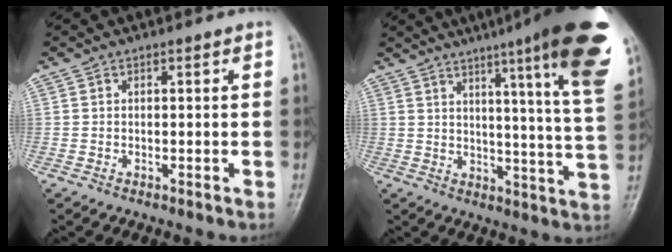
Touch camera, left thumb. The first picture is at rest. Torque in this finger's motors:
{"motor_torque": [1.17, 0.18, 1.44, -1.35, 0.31]}